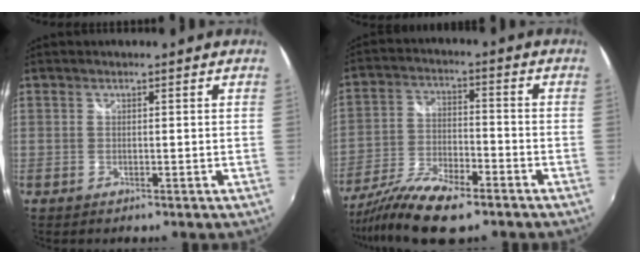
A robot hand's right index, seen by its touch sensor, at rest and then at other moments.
{"total": 13.5, "force": [-9.9, 3.9, 8.3], "torque": [-0.176, -0.031, -0.186]}